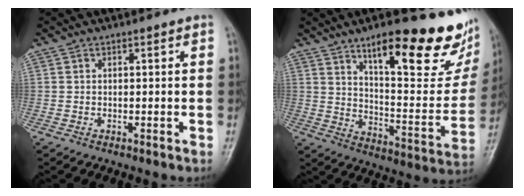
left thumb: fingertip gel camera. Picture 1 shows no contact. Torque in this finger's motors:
{"motor_torque": [0.95, 0.91, 1.48, -1.29, 0.27]}